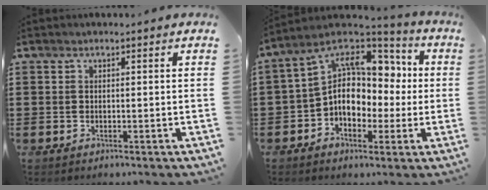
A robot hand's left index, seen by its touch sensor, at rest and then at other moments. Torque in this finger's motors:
{"motor_torque": [2.14, 0.00, 1.05, 0.21]}